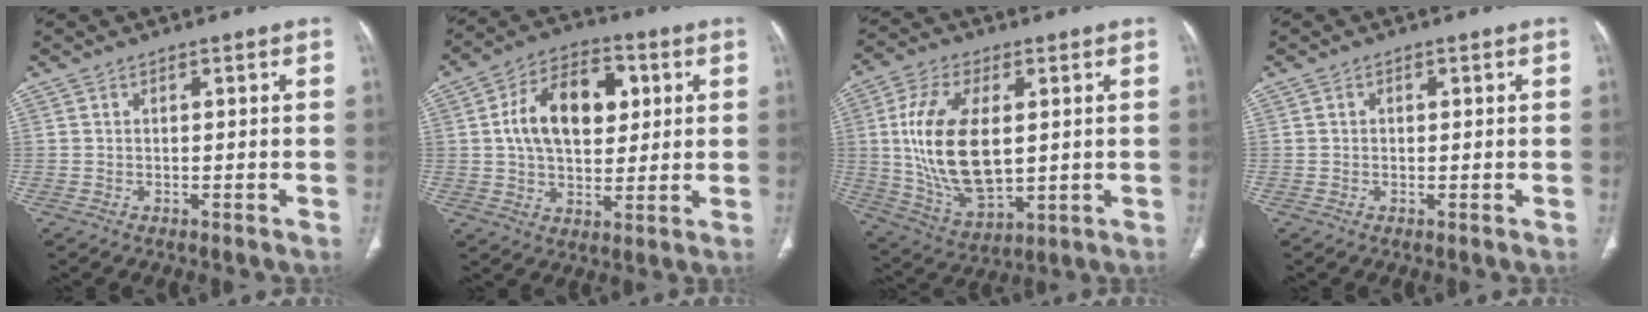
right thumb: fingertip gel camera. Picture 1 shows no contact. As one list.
[{"total": 15.4, "force": [3.2, 9.6, 11.6], "torque": [-0.168, 0.009, 0.048]}, {"total": 18.1, "force": [1.9, 9.6, 15.2], "torque": [-0.292, -0.014, 0.047]}, {"total": 0.6, "force": [0.1, 0.5, 0.3], "torque": [-0.001, 0.001, 0.000]}]